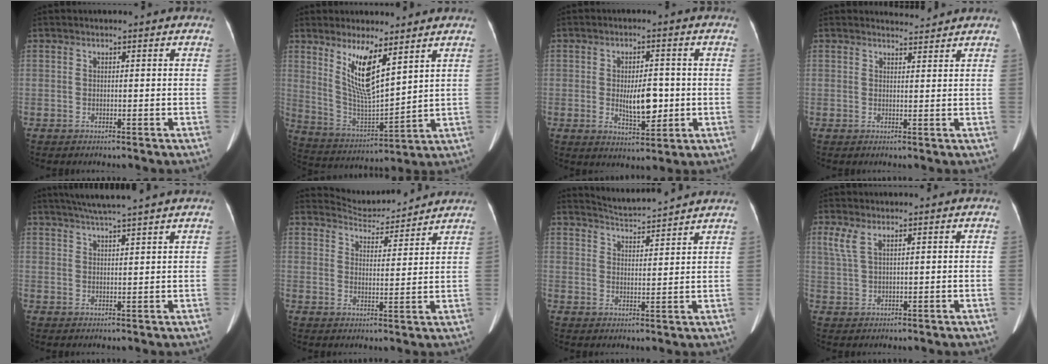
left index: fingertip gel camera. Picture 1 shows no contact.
{"total": 10.2, "force": [5.6, 2.2, 8.2], "torque": [-0.165, -0.015, 0.116]}
{"total": 6.2, "force": [-0.6, 2.4, 5.7], "torque": [-0.094, -0.006, -0.006]}
{"total": 2.3, "force": [2.2, -0.2, -0.5], "torque": [-0.002, -0.003, 0.035]}
{"total": 7.9, "force": [6.8, -1.2, 3.9], "torque": [-0.064, 0.019, 0.100]}
{"total": 7.7, "force": [7.6, 0.6, -0.1], "torque": [-0.007, 0.011, 0.116]}
{"total": 7.3, "force": [7.2, -0.8, 1.0], "torque": [-0.032, 0.009, 0.114]}
{"total": 3.1, "force": [1.8, 0.8, 2.5], "torque": [-0.068, 0.012, 0.045]}